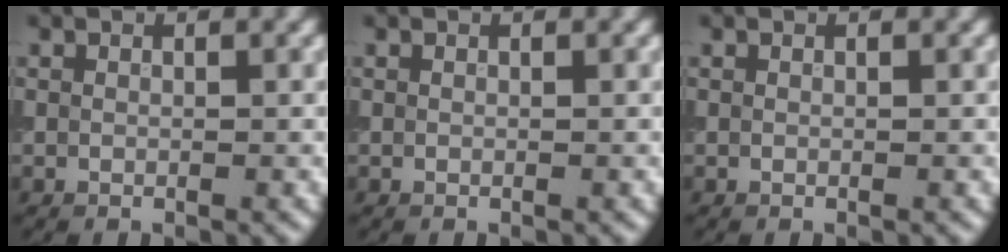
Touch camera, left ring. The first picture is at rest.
{"total": 0.0}
{"total": 0.0}